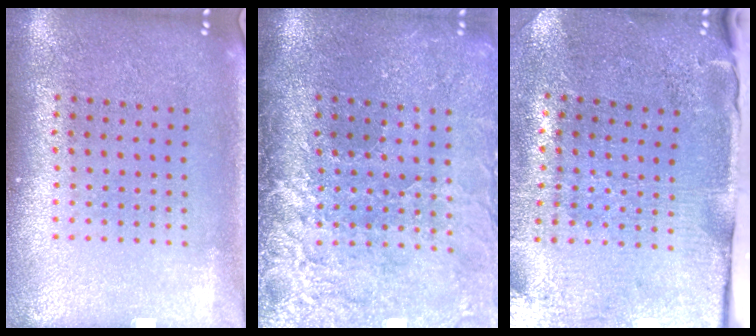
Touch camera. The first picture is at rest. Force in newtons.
{"total": 4.3, "press": 3.6, "slide": 2.3}
{"total": 4.6, "press": 3.7, "slide": 2.8}